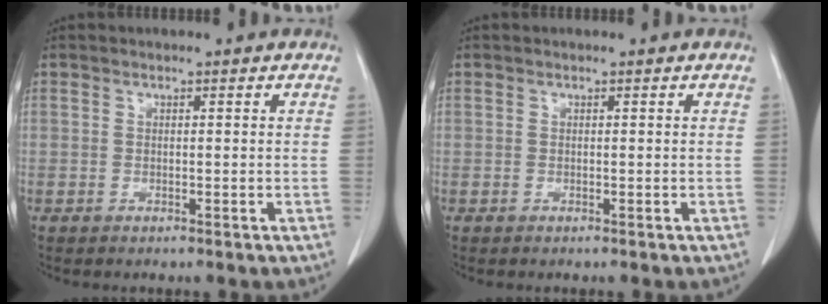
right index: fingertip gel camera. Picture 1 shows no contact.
{"total": 0.0}